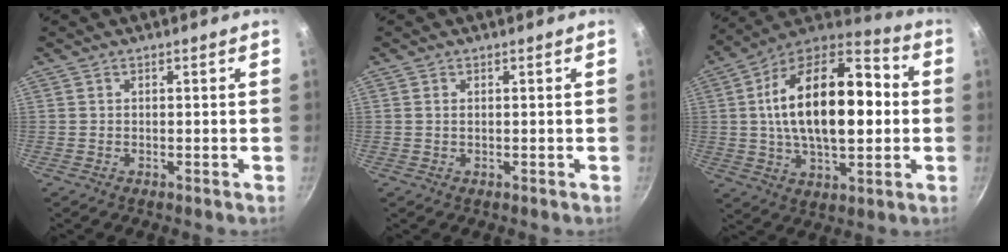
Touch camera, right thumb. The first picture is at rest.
{"total": 0.6, "force": [0.2, 0.3, 0.5], "torque": [-0.012, 0.004, 0.005]}
{"total": 25.2, "force": [1.9, 12.8, 21.6], "torque": [-0.345, 0.022, 0.024]}